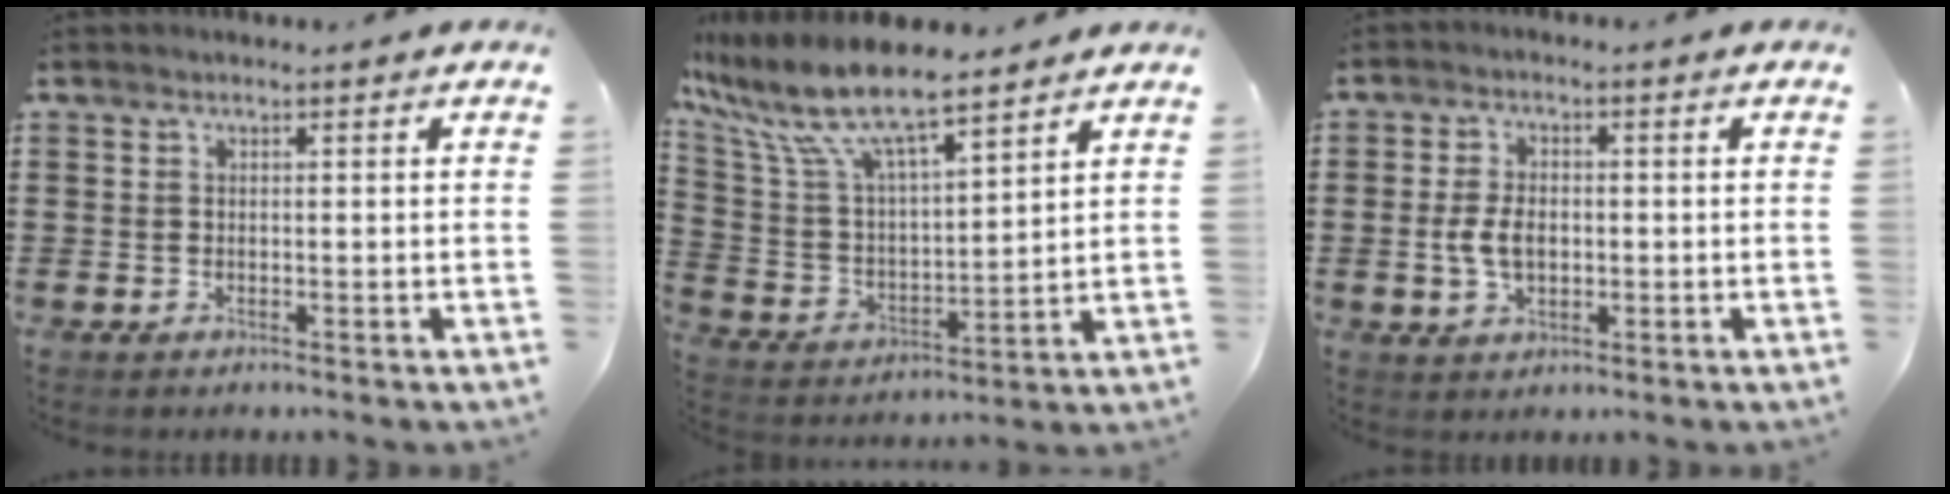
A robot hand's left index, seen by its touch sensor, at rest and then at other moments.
{"total": 10.6, "force": [8.6, 1.8, 5.8], "torque": [-0.154, -0.051, 0.146]}
{"total": 4.8, "force": [-0.4, 3.0, 3.8], "torque": [-0.078, -0.001, -0.013]}